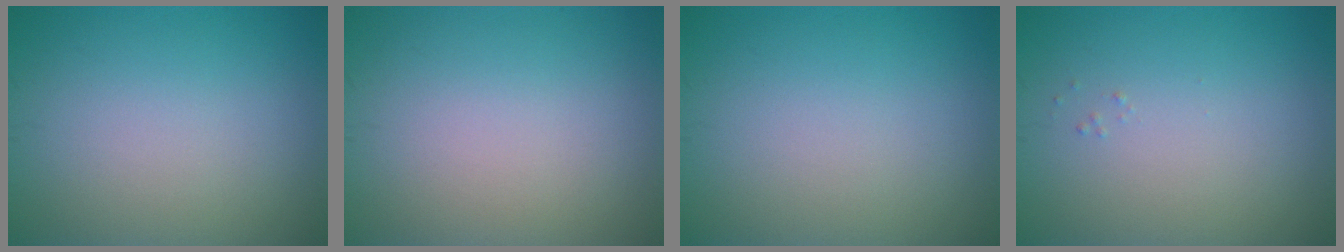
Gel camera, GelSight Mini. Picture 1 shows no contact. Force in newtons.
{"total": 0.0}
{"total": 0.0}
{"total": 0.0}